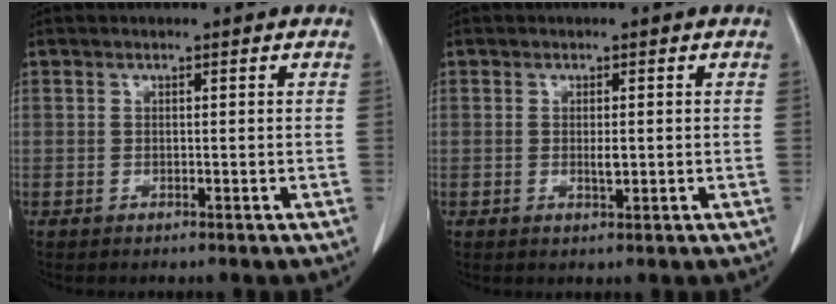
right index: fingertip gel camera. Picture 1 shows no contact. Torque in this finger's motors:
{"motor_torque": [0.62, 0.28, 0.18, 0.03]}